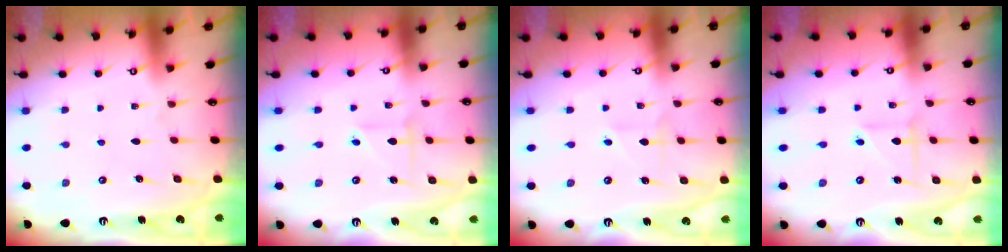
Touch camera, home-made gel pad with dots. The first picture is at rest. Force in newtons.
{"total": 2.5, "press": 2.5, "slide": 0.1}
{"total": 2.6, "press": 2.5, "slide": 0.9}
{"total": 3.2, "press": 3.1, "slide": 0.3}